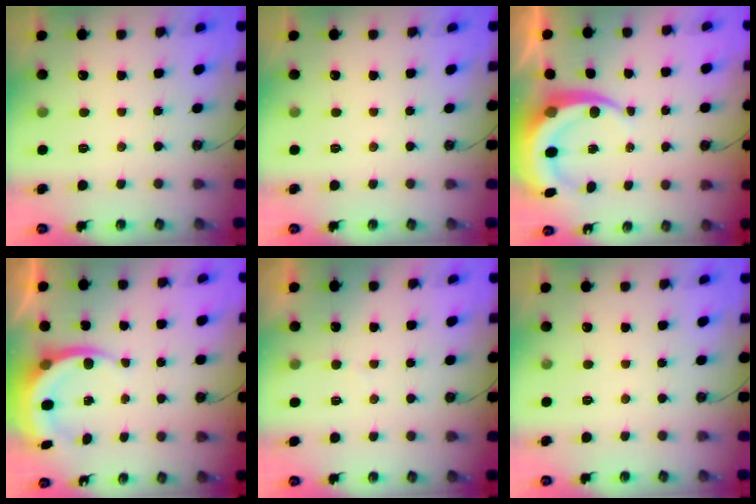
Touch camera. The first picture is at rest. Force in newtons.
{"total": 0.0}
{"total": 8.6, "press": 8.5, "slide": 1.2}
{"total": 6.4, "press": 6.3, "slide": 1.1}
{"total": 2.6, "press": 2.6, "slide": 0.3}
{"total": 0.0}